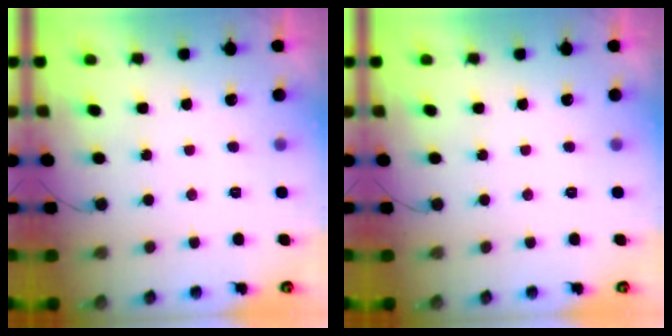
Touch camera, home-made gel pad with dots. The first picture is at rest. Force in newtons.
{"total": 0.0}